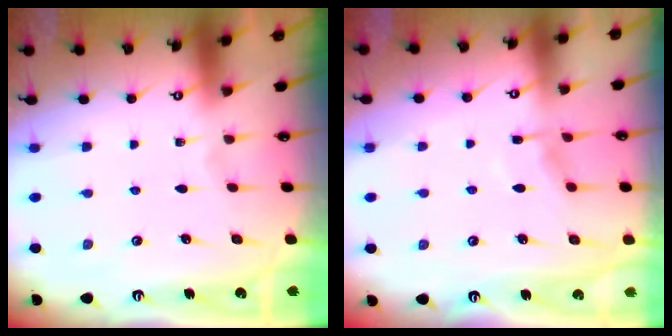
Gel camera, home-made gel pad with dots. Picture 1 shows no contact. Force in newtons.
{"total": 5.7, "press": 5.6, "slide": 0.6}